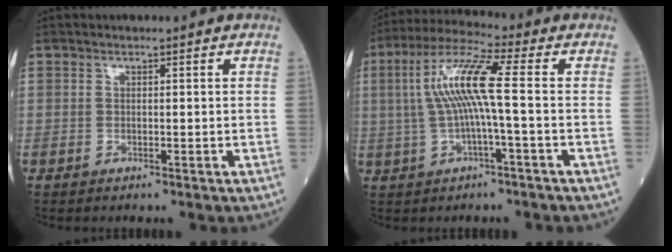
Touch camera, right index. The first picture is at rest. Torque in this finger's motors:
{"motor_torque": [1.37, -0.06, 0.79, 0.21]}